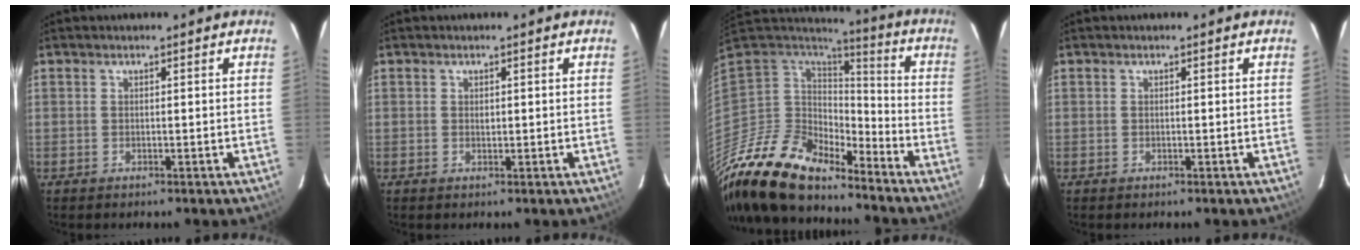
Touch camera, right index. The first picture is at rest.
{"total": 0.6, "force": [0.1, 0.5, 0.3], "torque": [-0.004, 0.001, 0.003]}
{"total": 19.8, "force": [-16.4, 6.2, 9.3], "torque": [-0.190, -0.039, -0.302]}
{"total": 0.0}